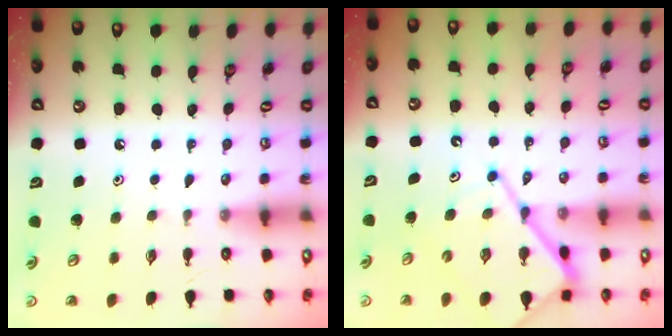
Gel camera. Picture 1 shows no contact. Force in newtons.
{"total": 13.0, "press": 12.9, "slide": 1.2}